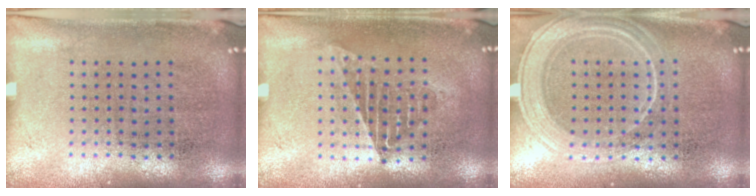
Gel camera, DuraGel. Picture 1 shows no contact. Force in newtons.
{"total": 1.3, "press": 1.2, "slide": 0.5}
{"total": 1.8, "press": 1.8, "slide": 0.3}